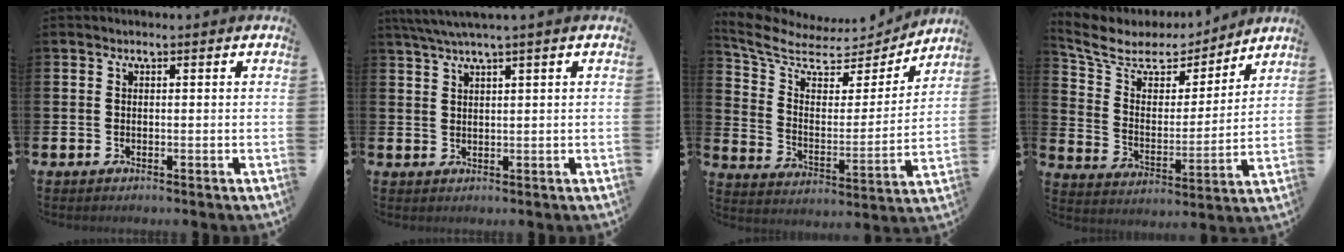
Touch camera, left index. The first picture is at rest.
{"total": 3.1, "force": [2.5, -0.5, 1.8], "torque": [-0.042, -0.002, 0.045]}
{"total": 7.5, "force": [6.6, 3.1, 2.0], "torque": [-0.079, -0.052, 0.109]}
{"total": 7.4, "force": [6.2, 3.7, 1.7], "torque": [-0.076, -0.041, 0.106]}